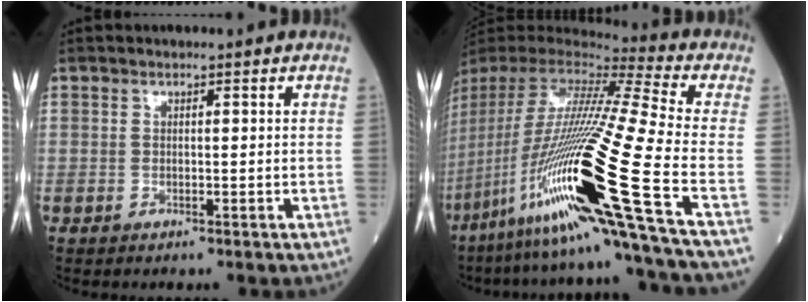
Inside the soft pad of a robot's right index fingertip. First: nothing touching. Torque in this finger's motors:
{"motor_torque": [1.51, -0.63, 1.05, 0.21]}